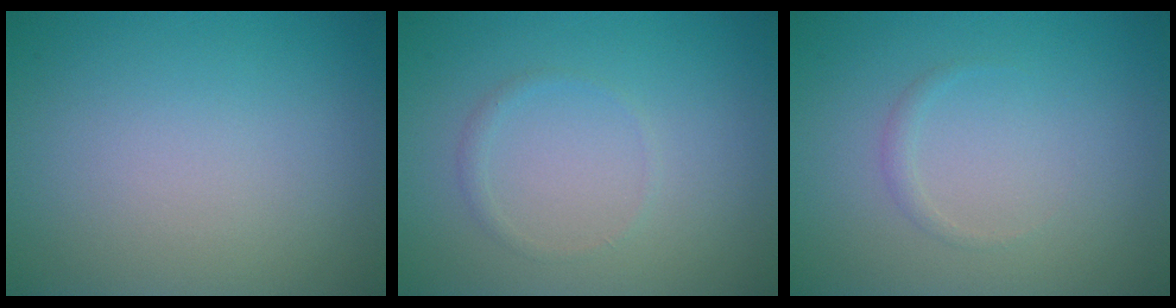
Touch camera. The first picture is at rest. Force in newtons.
{"total": 0.7, "press": 0.7, "slide": 0.0}
{"total": 0.8, "press": 0.8, "slide": 0.0}